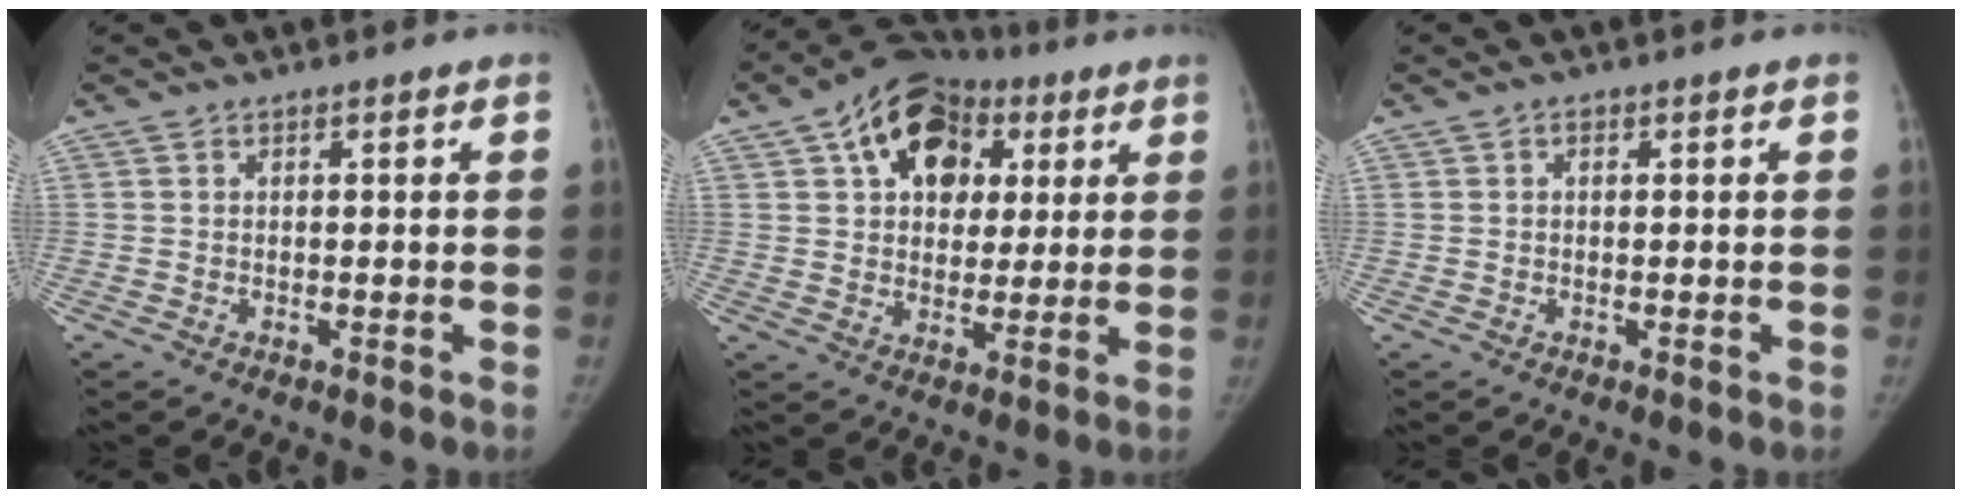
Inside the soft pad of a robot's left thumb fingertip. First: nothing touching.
{"total": 15.5, "force": [5.9, 10.9, 9.4], "torque": [-0.109, 0.008, 0.088]}
{"total": 0.6, "force": [0.2, 0.4, 0.4], "torque": [-0.003, 0.002, 0.002]}